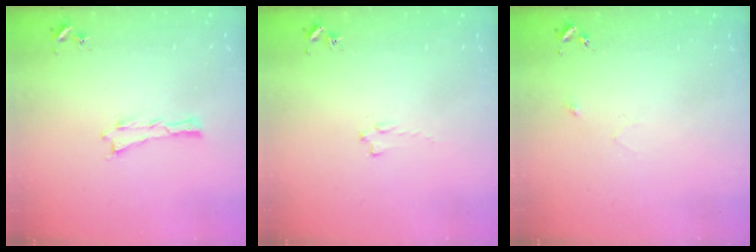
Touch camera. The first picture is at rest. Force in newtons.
{"total": 0.8, "press": 0.7, "slide": 0.2}
{"total": 2.5, "press": 2.5, "slide": 0.2}